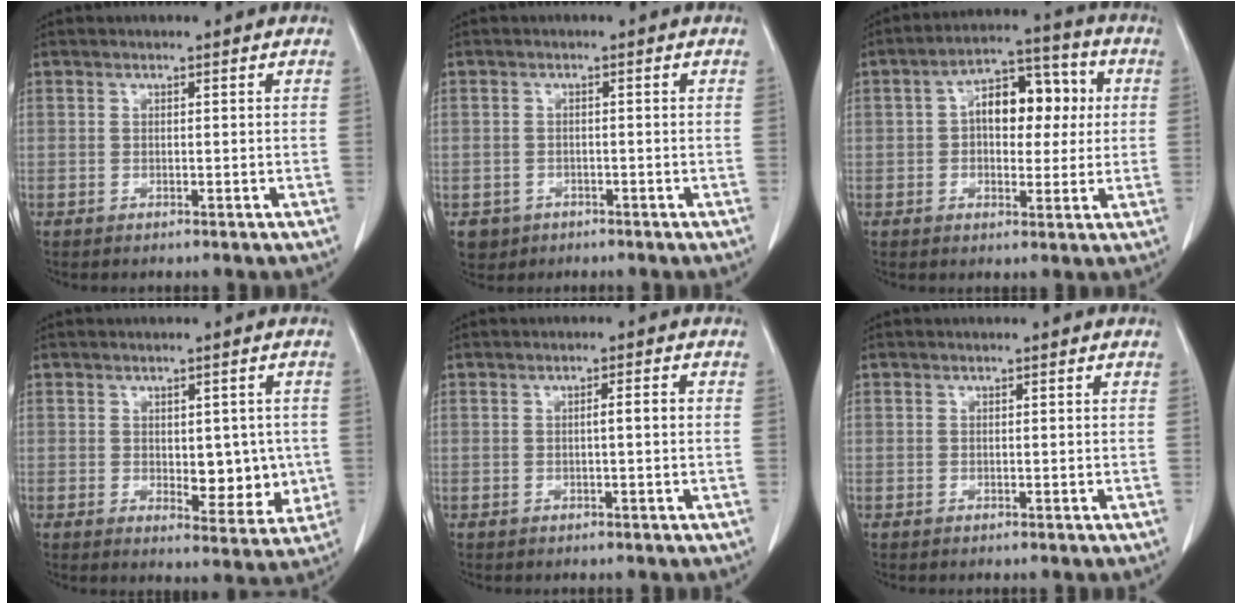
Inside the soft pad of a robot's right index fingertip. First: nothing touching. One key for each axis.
{"total": 3.1, "fx": -1.3, "fy": 2.8, "fz": 0.1, "tx": 0.004, "ty": 0.008, "tz": -0.016}
{"total": 10.2, "fx": 1.5, "fy": 5.3, "fz": 8.6, "tx": -0.132, "ty": 0.040, "tz": 0.025}
{"total": 7.5, "fx": -0.1, "fy": 4.0, "fz": 6.4, "tx": -0.063, "ty": -0.002, "tz": 0.012}
{"total": 1.8, "fx": 0.1, "fy": 0.1, "fz": 1.8, "tx": -0.026, "ty": 0.006, "tz": 0.003}
{"total": 0.0}